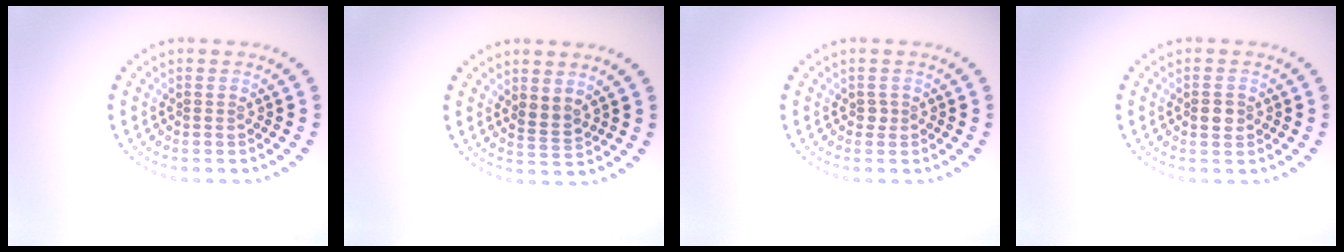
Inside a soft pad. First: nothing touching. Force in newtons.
{"total": 1.6, "press": 1.3, "slide": 0.9}
{"total": 0.7, "press": 0.4, "slide": 0.5}
{"total": 1.3, "press": 1.3, "slide": 0.2}